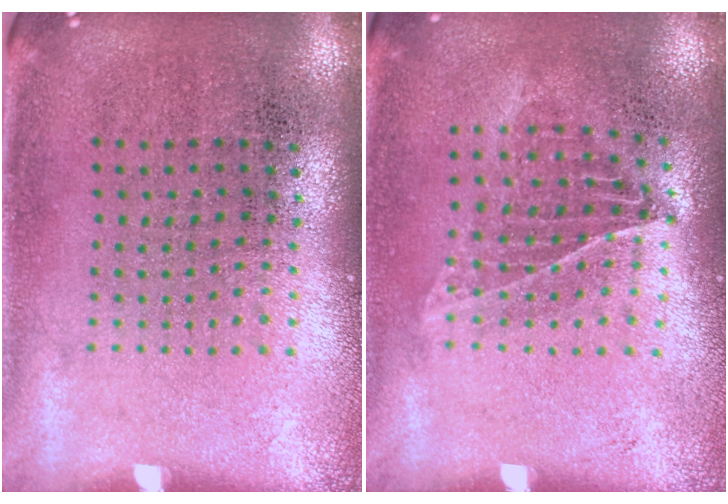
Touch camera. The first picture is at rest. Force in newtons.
{"total": 1.0, "press": 0.9, "slide": 0.3}